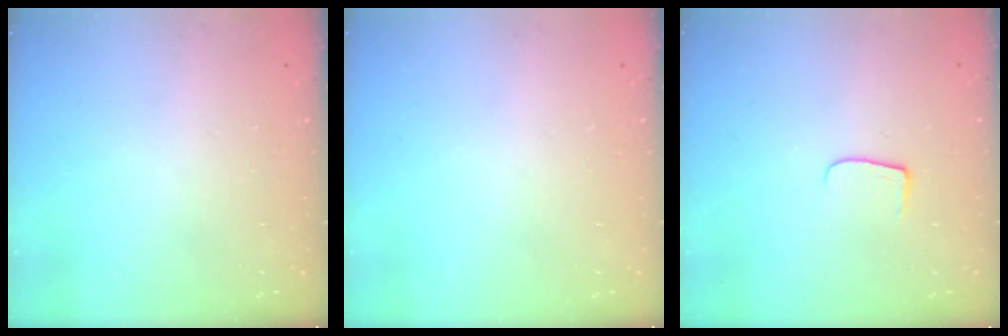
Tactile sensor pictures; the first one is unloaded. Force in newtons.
{"total": 0.0}
{"total": 6.0, "press": 6.0, "slide": 0.6}